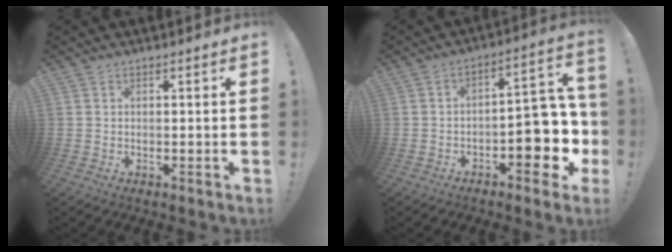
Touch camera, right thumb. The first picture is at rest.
{"total": 12.6, "force": [-5.1, 6.7, 9.4], "torque": [-0.086, 0.029, -0.081]}